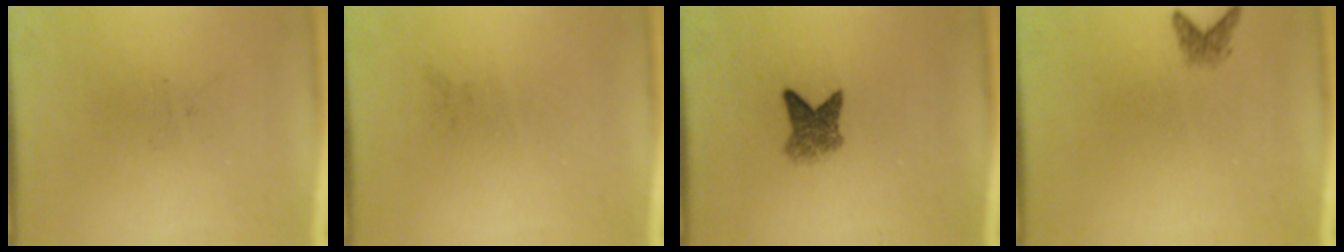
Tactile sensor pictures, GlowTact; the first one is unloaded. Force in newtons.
{"total": 0.0}
{"total": 3.4}
{"total": 1.4}